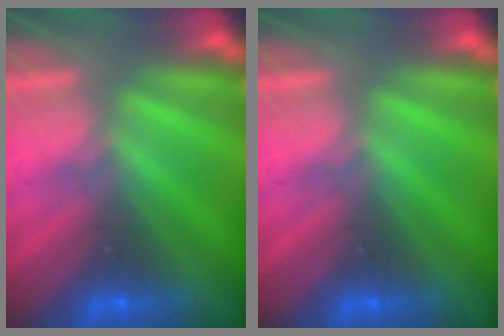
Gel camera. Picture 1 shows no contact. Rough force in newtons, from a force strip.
{"total": 0.0}